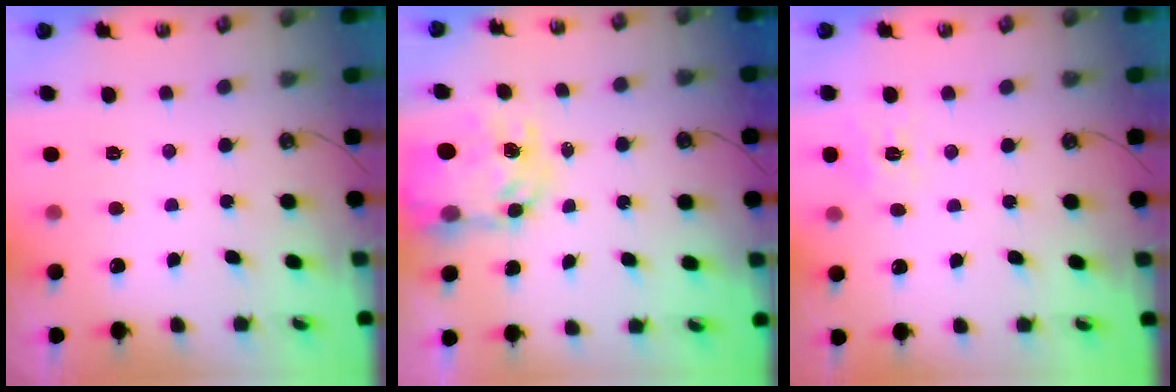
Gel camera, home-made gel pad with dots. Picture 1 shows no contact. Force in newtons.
{"total": 10.4, "press": 10.4, "slide": 0.9}
{"total": 8.3, "press": 8.2, "slide": 1.0}